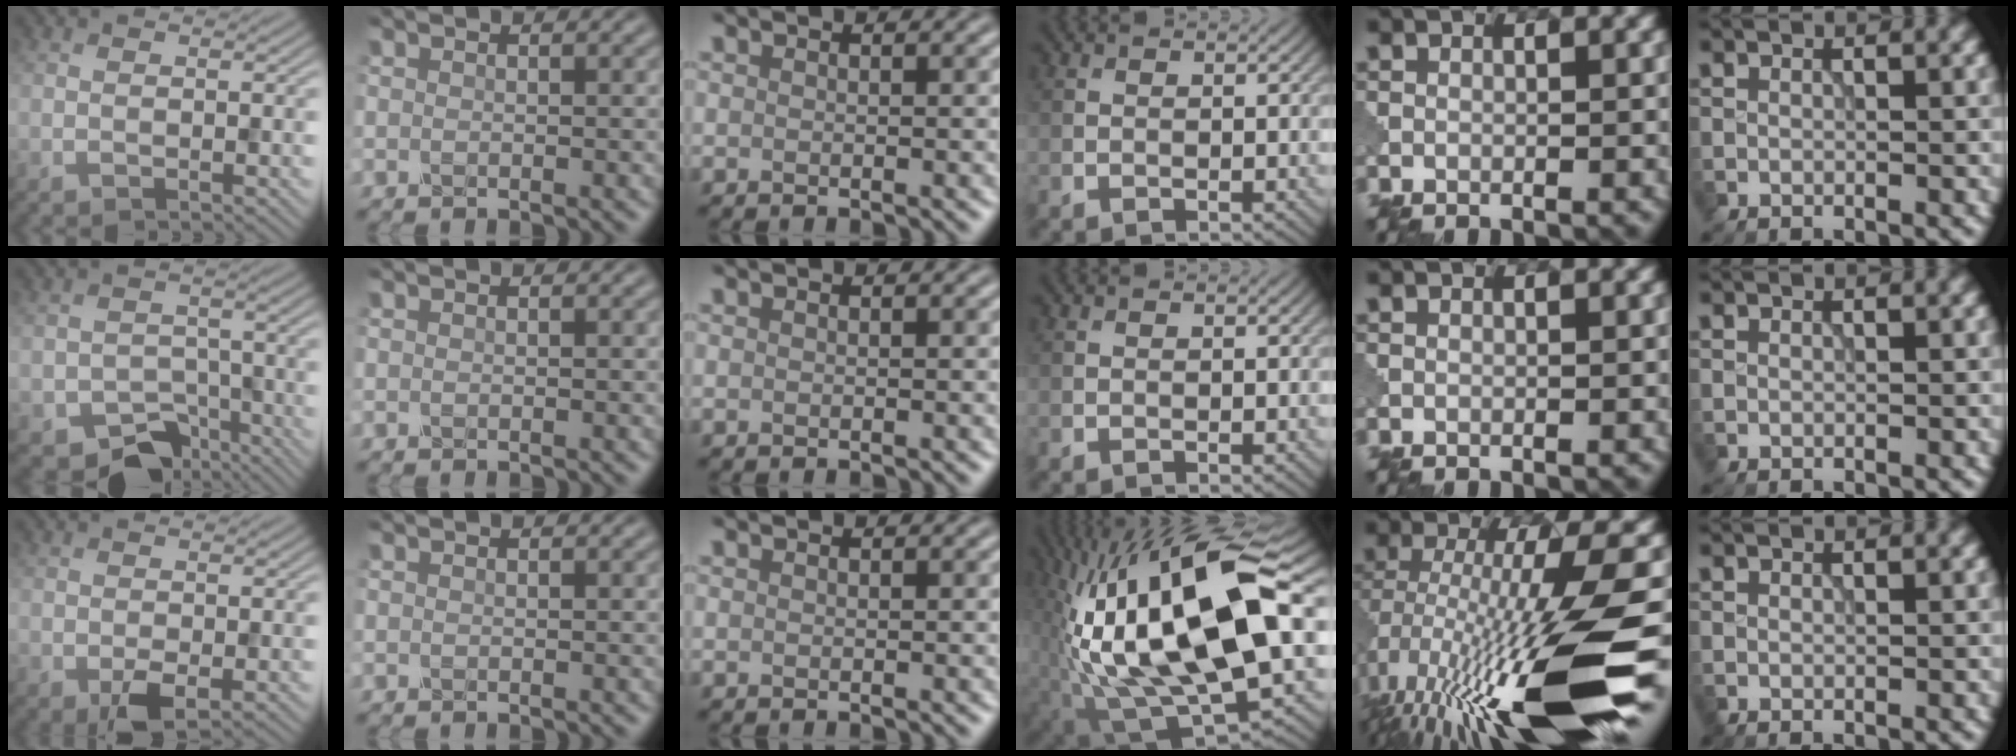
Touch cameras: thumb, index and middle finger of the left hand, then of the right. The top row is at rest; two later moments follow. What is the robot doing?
{"motion": "disassemble", "object": "pitcher"}